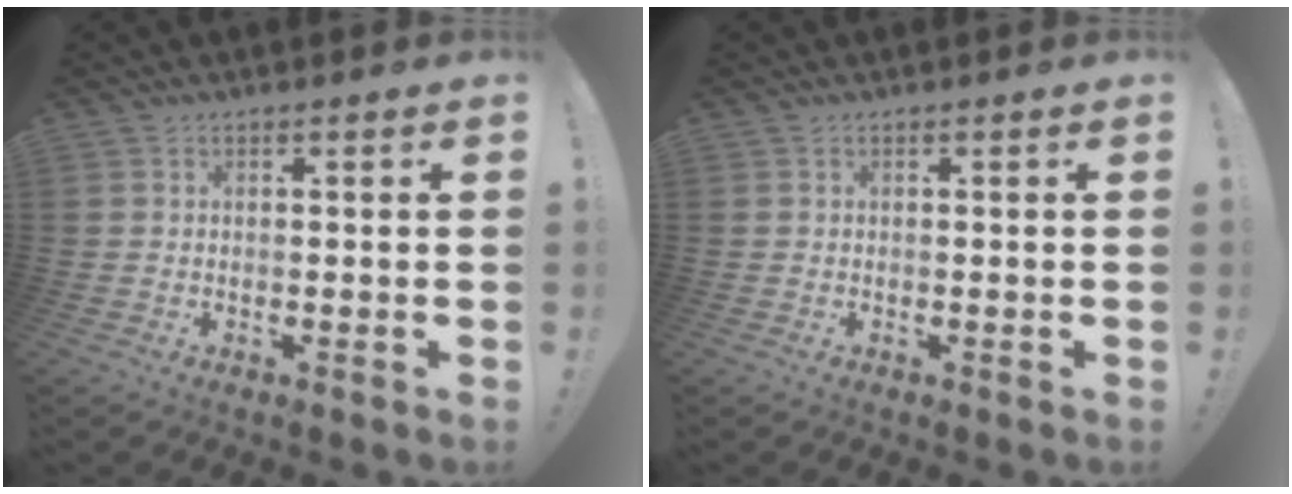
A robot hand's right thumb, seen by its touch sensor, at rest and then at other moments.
{"total": 0.0}